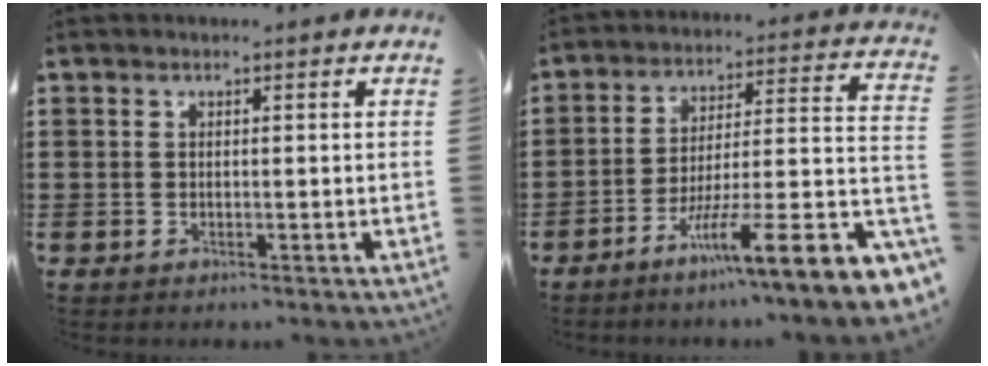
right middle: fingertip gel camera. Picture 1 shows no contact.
{"total": 9.7, "force": [-6.1, -0.3, 7.6], "torque": [-0.109, -0.022, -0.121]}